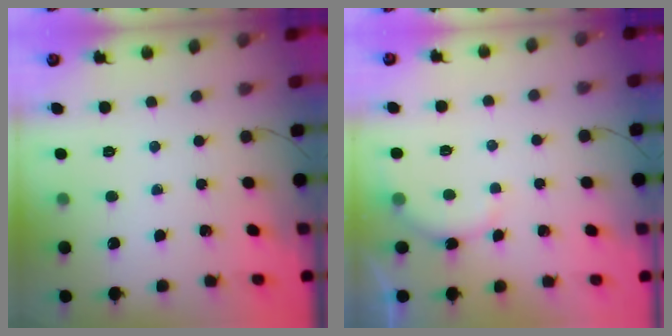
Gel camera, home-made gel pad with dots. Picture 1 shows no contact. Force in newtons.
{"total": 5.2, "press": 5.1, "slide": 0.9}